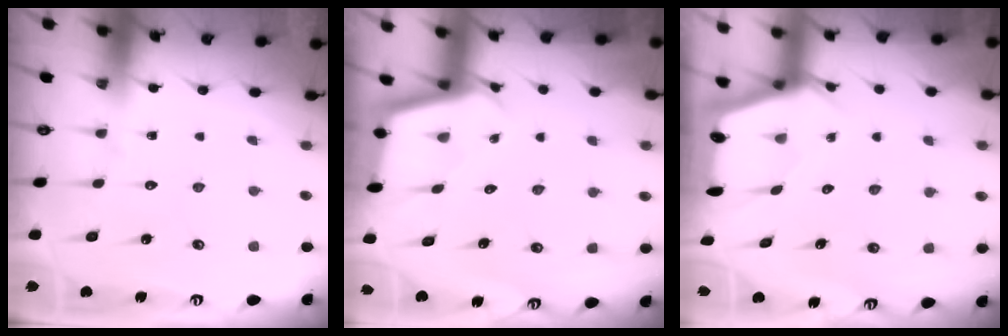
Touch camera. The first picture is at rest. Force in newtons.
{"total": 2.3, "press": 2.3, "slide": 0.2}
{"total": 2.3, "press": 2.3, "slide": 0.3}